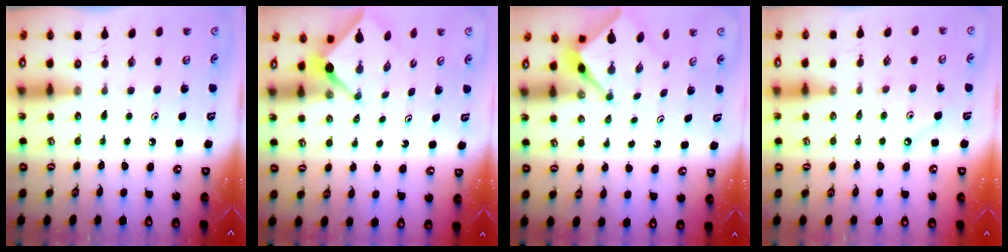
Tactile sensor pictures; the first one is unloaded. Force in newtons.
{"total": 2.4, "press": 2.3, "slide": 0.3}
{"total": 2.7, "press": 2.7, "slide": 0.1}
{"total": 3.0, "press": 3.0, "slide": 0.4}